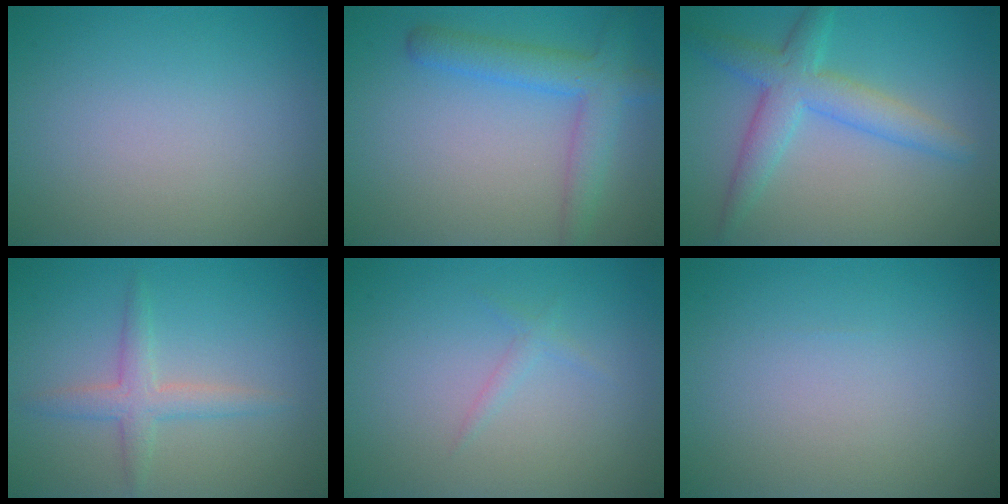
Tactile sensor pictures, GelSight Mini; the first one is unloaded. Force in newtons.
{"total": 4.1, "press": 4.1, "slide": 0.2}
{"total": 4.4, "press": 4.4, "slide": 0.1}
{"total": 2.5, "press": 2.5, "slide": 0.1}
{"total": 0.8, "press": 0.8, "slide": 0.0}
{"total": 0.0}